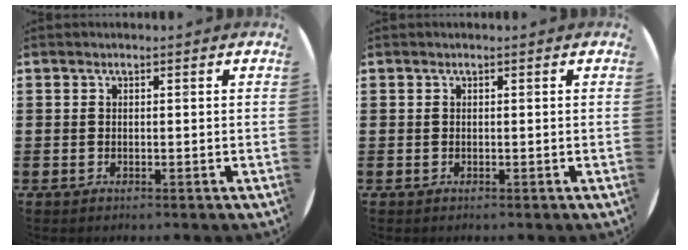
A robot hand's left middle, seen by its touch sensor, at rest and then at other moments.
{"total": 0.0}